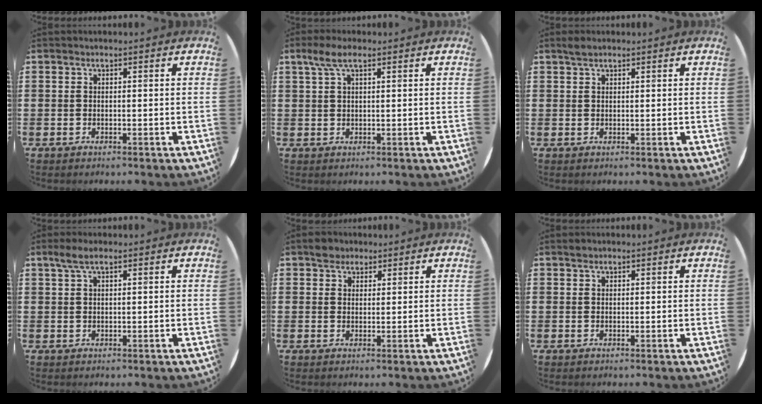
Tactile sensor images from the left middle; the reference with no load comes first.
{"total": 3.3, "force": [2.0, 1.1, 2.4], "torque": [-0.052, 0.008, 0.033]}
{"total": 1.3, "force": [1.1, 0.5, 0.5], "torque": [-0.010, 0.005, 0.020]}
{"total": 2.3, "force": [1.6, 0.6, 1.6], "torque": [-0.033, 0.007, 0.027]}
{"total": 2.3, "force": [2.0, 1.2, 0.1], "torque": [0.004, 0.002, 0.038]}
{"total": 0.5, "force": [0.5, 0.2, 0.0], "torque": [0.010, 0.001, 0.007]}